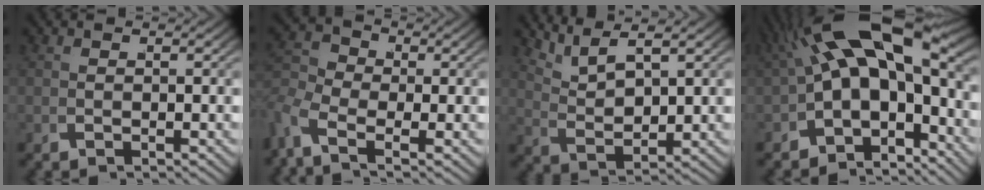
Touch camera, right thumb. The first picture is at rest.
{"total": 4.9, "force": [-1.0, 3.1, 3.7], "torque": [-0.094, -0.021, -0.014]}
{"total": 6.1, "force": [3.8, 2.5, 4.2], "torque": [-0.080, -0.001, 0.076]}
{"total": 12.4, "force": [0.2, 7.9, 9.6], "torque": [-0.168, -0.019, 0.005]}